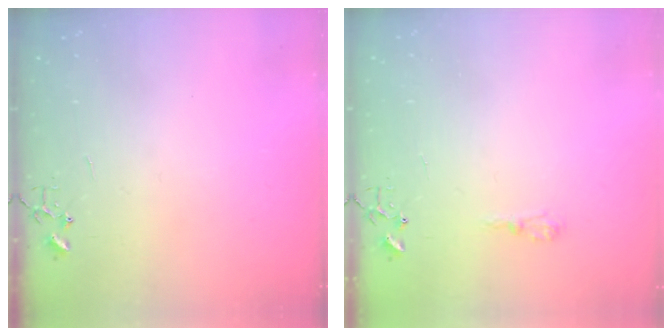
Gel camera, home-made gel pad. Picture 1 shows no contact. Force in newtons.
{"total": 5.9, "press": 5.9, "slide": 0.7}